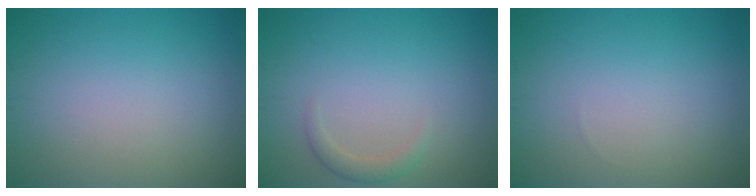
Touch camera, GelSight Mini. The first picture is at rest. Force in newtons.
{"total": 1.4, "press": 1.4, "slide": 0.1}
{"total": 0.0}